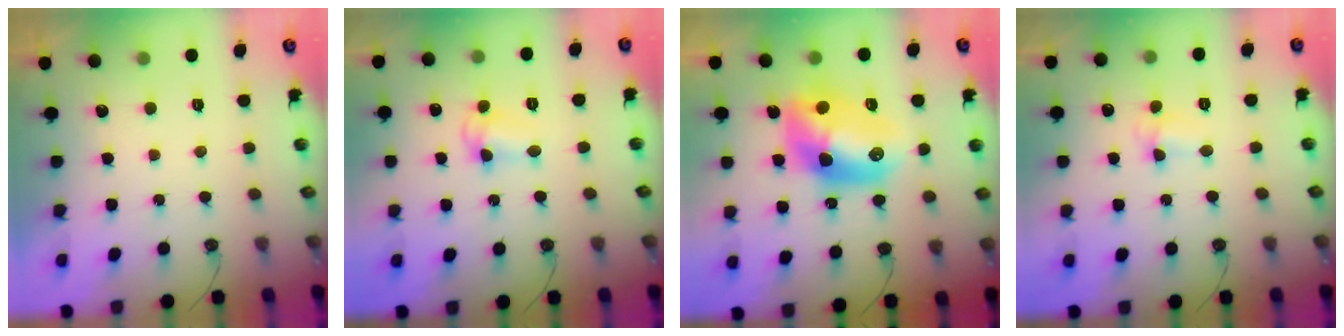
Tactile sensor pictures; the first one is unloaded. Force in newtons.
{"total": 5.5, "press": 5.5, "slide": 0.3}
{"total": 14.1, "press": 14.1, "slide": 1.0}
{"total": 3.3, "press": 3.3, "slide": 0.6}